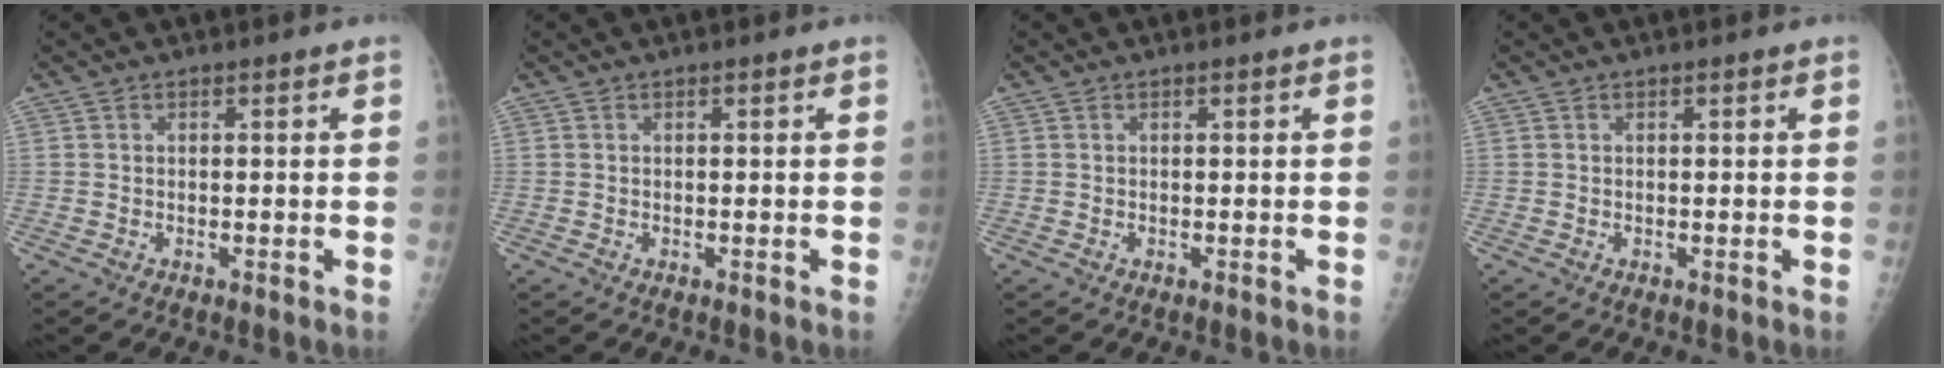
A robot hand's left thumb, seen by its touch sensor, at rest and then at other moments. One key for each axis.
{"total": 0.0}
{"total": 0.0}
{"total": 0.0}